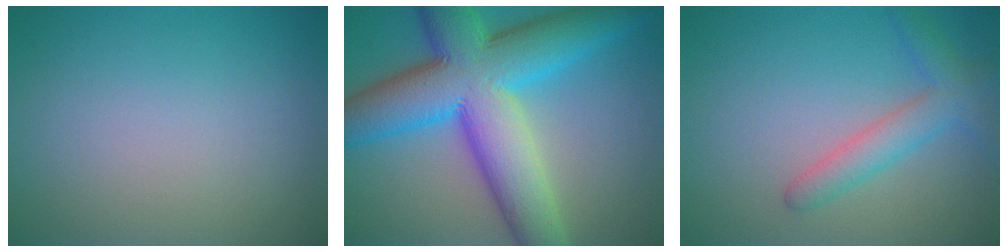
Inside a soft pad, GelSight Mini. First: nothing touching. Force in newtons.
{"total": 13.7, "press": 13.7, "slide": 0.2}
{"total": 3.3, "press": 3.3, "slide": 0.2}